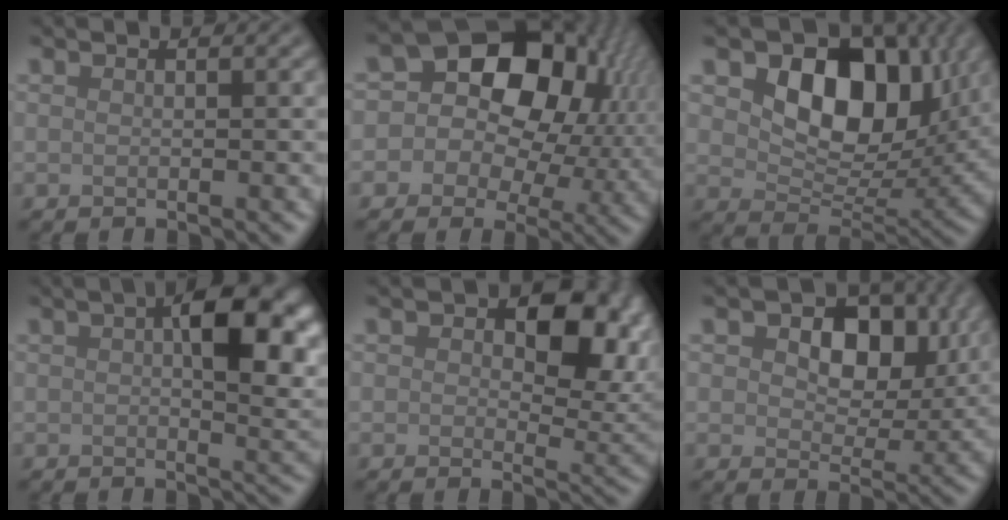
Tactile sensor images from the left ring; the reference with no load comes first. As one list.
[{"total": 13.9, "force": [3.3, 10.3, 8.7], "torque": [-0.124, 0.040, 0.049]}, {"total": 8.9, "force": [2.9, 6.0, 6.0], "torque": [-0.095, -0.009, 0.058]}, {"total": 8.0, "force": [1.7, 3.2, 7.2], "torque": [-0.102, 0.009, 0.033]}, {"total": 6.7, "force": [1.6, 3.8, 5.3], "torque": [-0.069, -0.001, 0.034]}, {"total": 6.0, "force": [1.7, 4.1, 4.1], "torque": [-0.075, -0.006, 0.030]}]